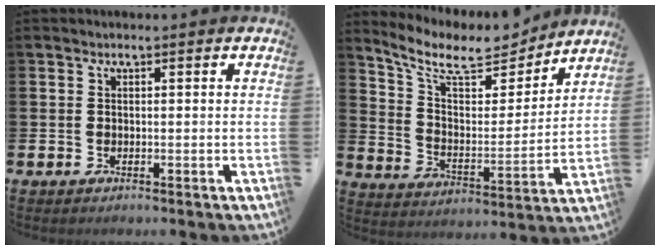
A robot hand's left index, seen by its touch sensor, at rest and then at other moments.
{"total": 10.1, "force": [9.0, 3.1, 3.4], "torque": [-0.104, -0.063, 0.155]}